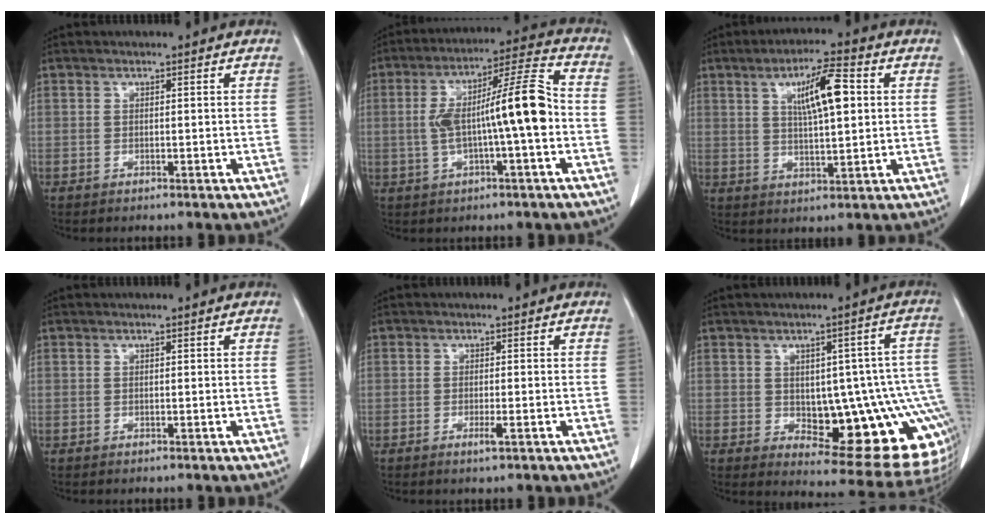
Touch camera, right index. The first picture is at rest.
{"total": 13.0, "force": [-1.2, 1.0, 12.9], "torque": [-0.222, 0.029, -0.021]}
{"total": 9.0, "force": [2.5, 1.6, 8.4], "torque": [-0.144, 0.009, 0.045]}
{"total": 0.0}
{"total": 1.5, "force": [-0.7, 0.1, 1.4], "torque": [-0.025, -0.003, -0.012]}
{"total": 19.1, "force": [-3.1, 6.6, 17.7], "torque": [-0.138, 0.031, -0.011]}